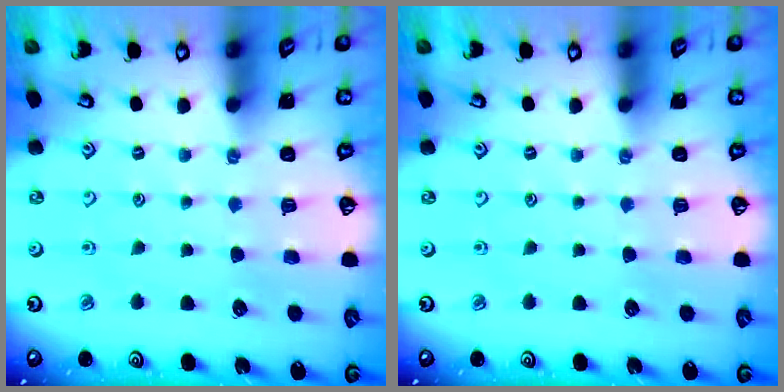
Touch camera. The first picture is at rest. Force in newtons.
{"total": 0.0}